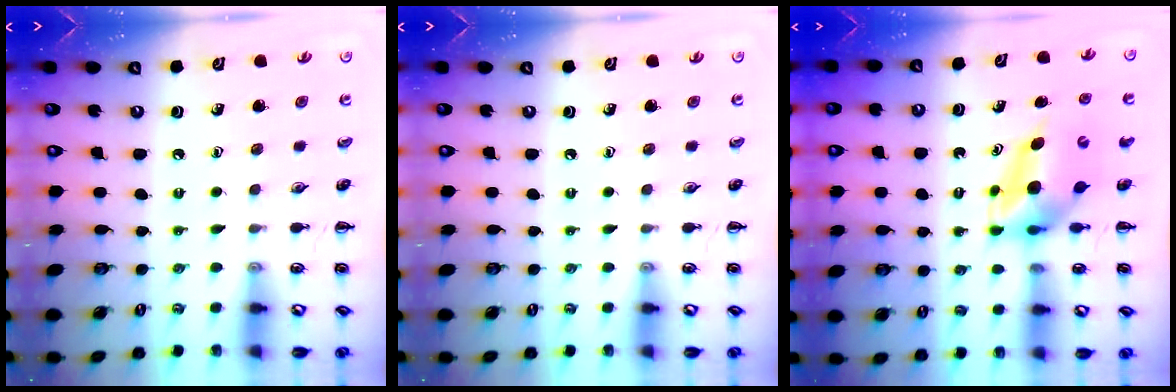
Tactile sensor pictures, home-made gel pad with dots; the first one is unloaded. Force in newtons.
{"total": 0.0}
{"total": 5.4, "press": 5.3, "slide": 1.0}